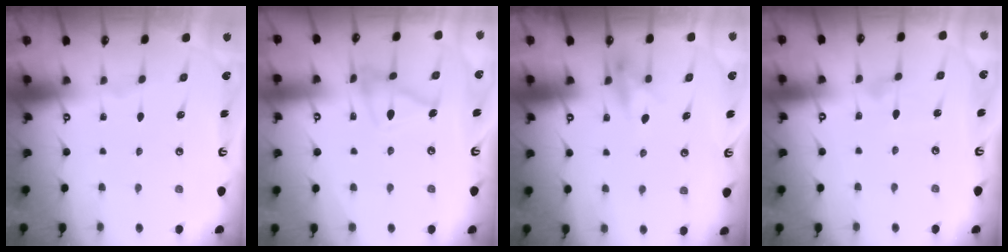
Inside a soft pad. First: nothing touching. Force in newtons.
{"total": 12.7, "press": 12.6, "slide": 0.8}
{"total": 6.0, "press": 6.0, "slide": 0.6}
{"total": 5.2, "press": 5.2, "slide": 0.3}